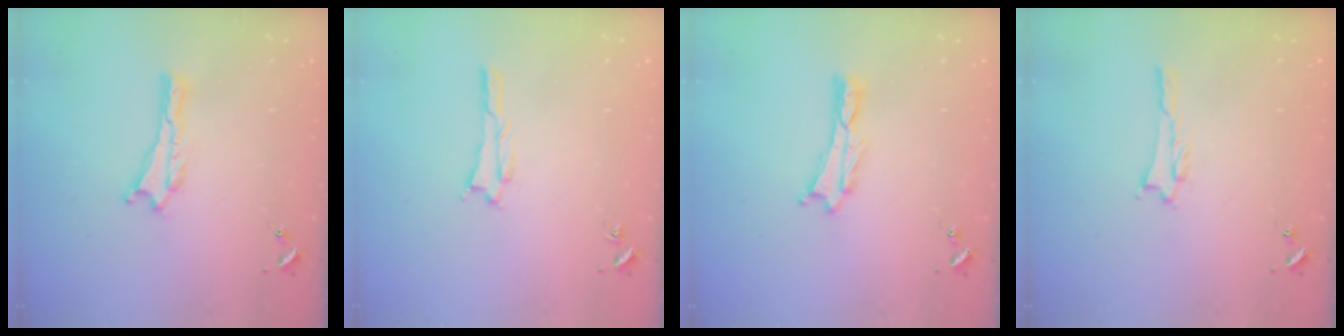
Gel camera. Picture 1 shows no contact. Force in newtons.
{"total": 1.1, "press": 1.1, "slide": 0.1}
{"total": 0.0}
{"total": 1.0, "press": 1.0, "slide": 0.2}